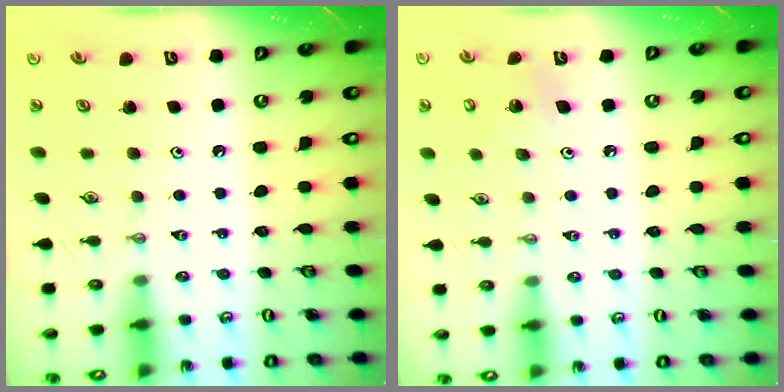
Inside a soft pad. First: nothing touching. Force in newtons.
{"total": 6.3, "press": 6.3, "slide": 0.4}